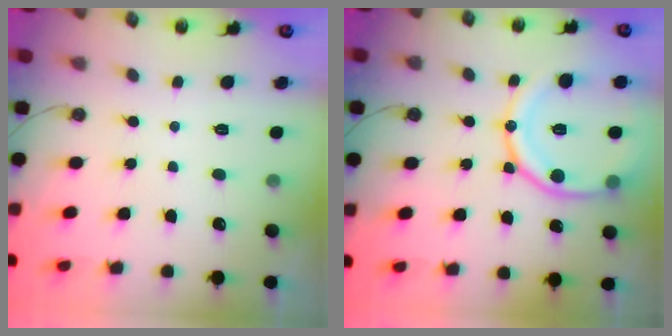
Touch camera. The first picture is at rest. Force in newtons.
{"total": 18.5, "press": 18.4, "slide": 1.9}